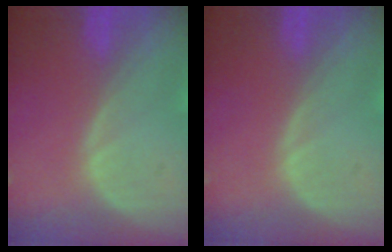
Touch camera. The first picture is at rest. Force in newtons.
{"total": 0.0}